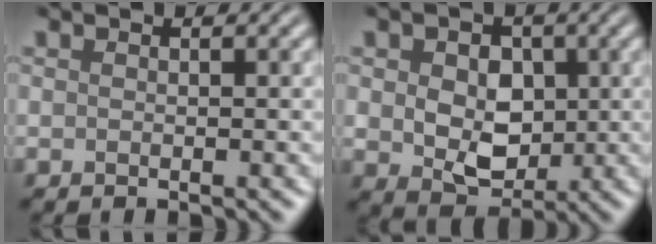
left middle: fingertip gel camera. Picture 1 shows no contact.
{"total": 7.8, "force": [0.6, 6.0, 4.9], "torque": [-0.070, 0.010, 0.003]}